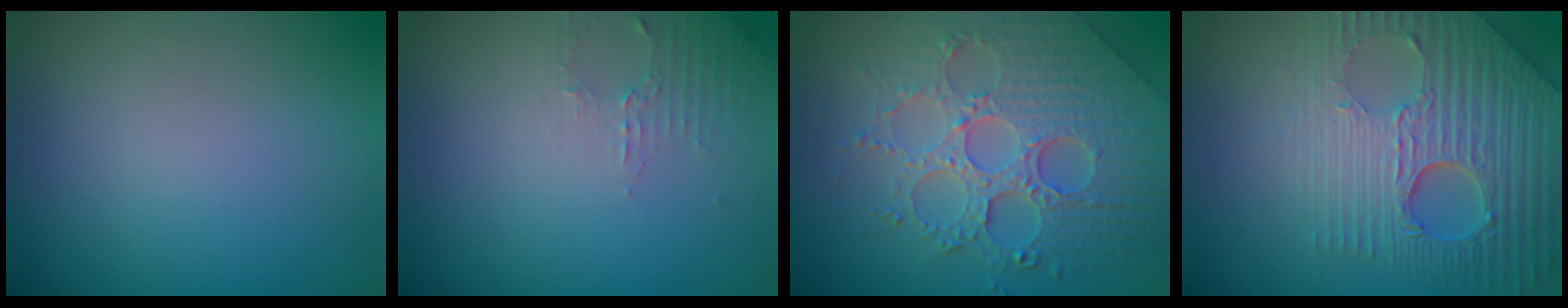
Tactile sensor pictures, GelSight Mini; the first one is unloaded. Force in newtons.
{"total": 1.8, "press": 1.7, "slide": 0.5}
{"total": 7.8, "press": 6.0, "slide": 5.0}
{"total": 7.5, "press": 5.9, "slide": 4.7}